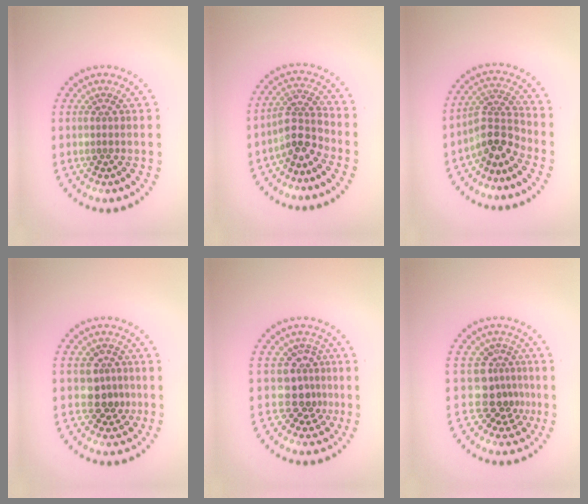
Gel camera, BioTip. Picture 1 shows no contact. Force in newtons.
{"total": 2.9, "press": 2.4, "slide": 1.7}
{"total": 3.6, "press": 2.8, "slide": 2.2}
{"total": 2.7, "press": 2.5, "slide": 1.1}
{"total": 3.1, "press": 2.2, "slide": 2.2}
{"total": 3.3, "press": 2.3, "slide": 2.4}